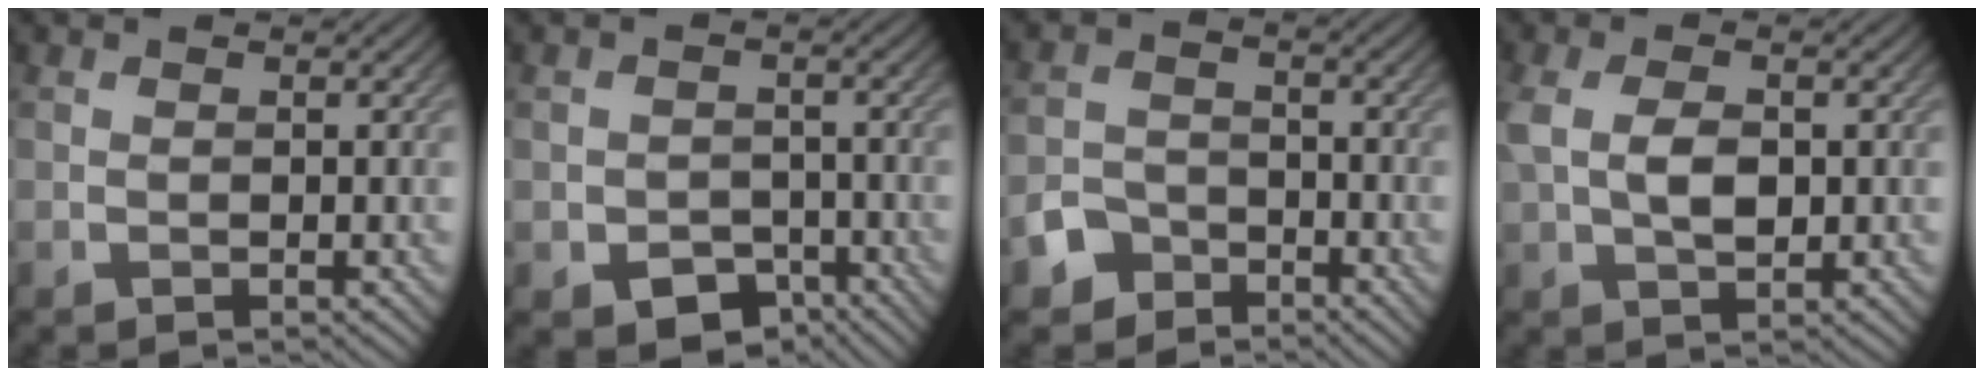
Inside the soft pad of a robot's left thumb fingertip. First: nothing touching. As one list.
[{"total": 5.0, "force": [-2.8, 3.5, 2.2], "torque": [-0.034, -0.015, -0.046]}, {"total": 4.1, "force": [-3.2, 2.5, 0.9], "torque": [-0.022, 0.001, -0.070]}, {"total": 4.3, "force": [0.4, 2.4, 3.6], "torque": [-0.087, 0.000, 0.009]}]